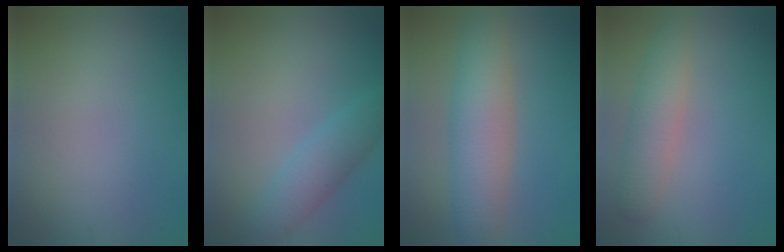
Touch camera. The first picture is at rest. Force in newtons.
{"total": 3.0, "press": 3.0, "slide": 0.1}
{"total": 5.9, "press": 5.9, "slide": 0.4}
{"total": 3.2, "press": 3.2, "slide": 0.1}